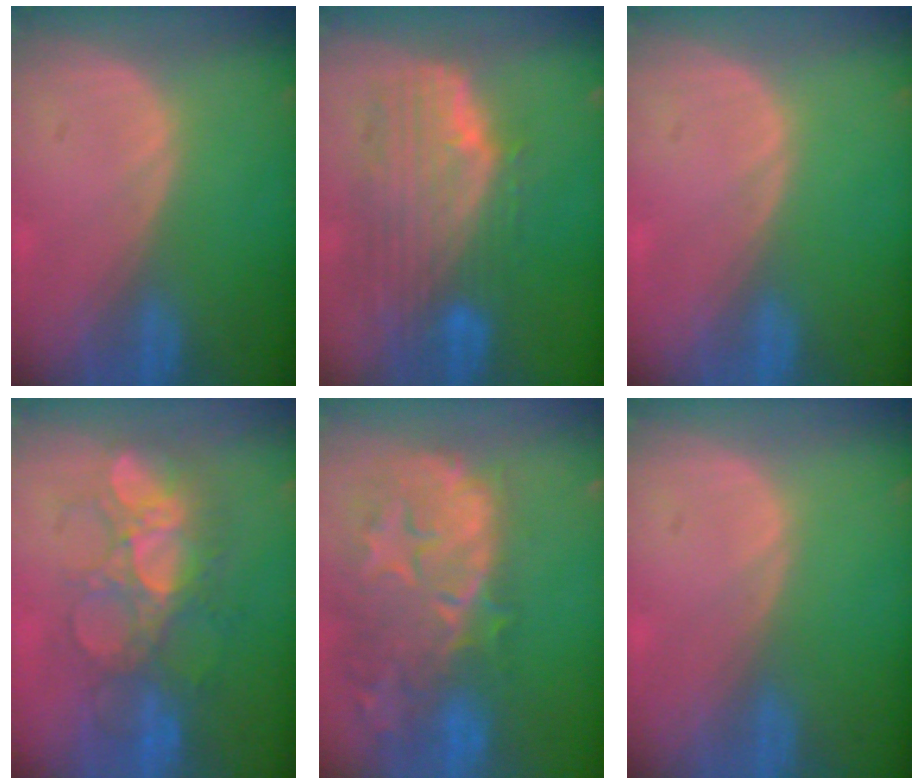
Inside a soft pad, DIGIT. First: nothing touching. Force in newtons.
{"total": 10.3, "press": 9.0, "slide": 5.1}
{"total": 0.0}
{"total": 8.8, "press": 8.7, "slide": 1.6}
{"total": 14.5, "press": 11.8, "slide": 8.5}
{"total": 0.0}